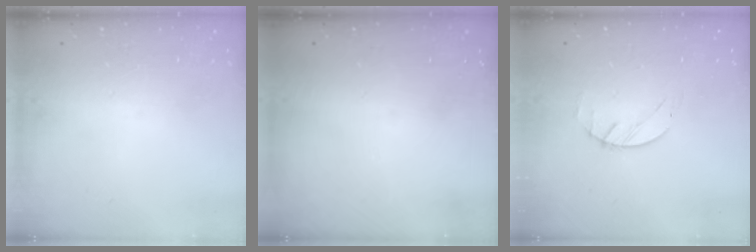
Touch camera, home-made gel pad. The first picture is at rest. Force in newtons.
{"total": 0.0}
{"total": 1.4, "press": 1.3, "slide": 0.2}